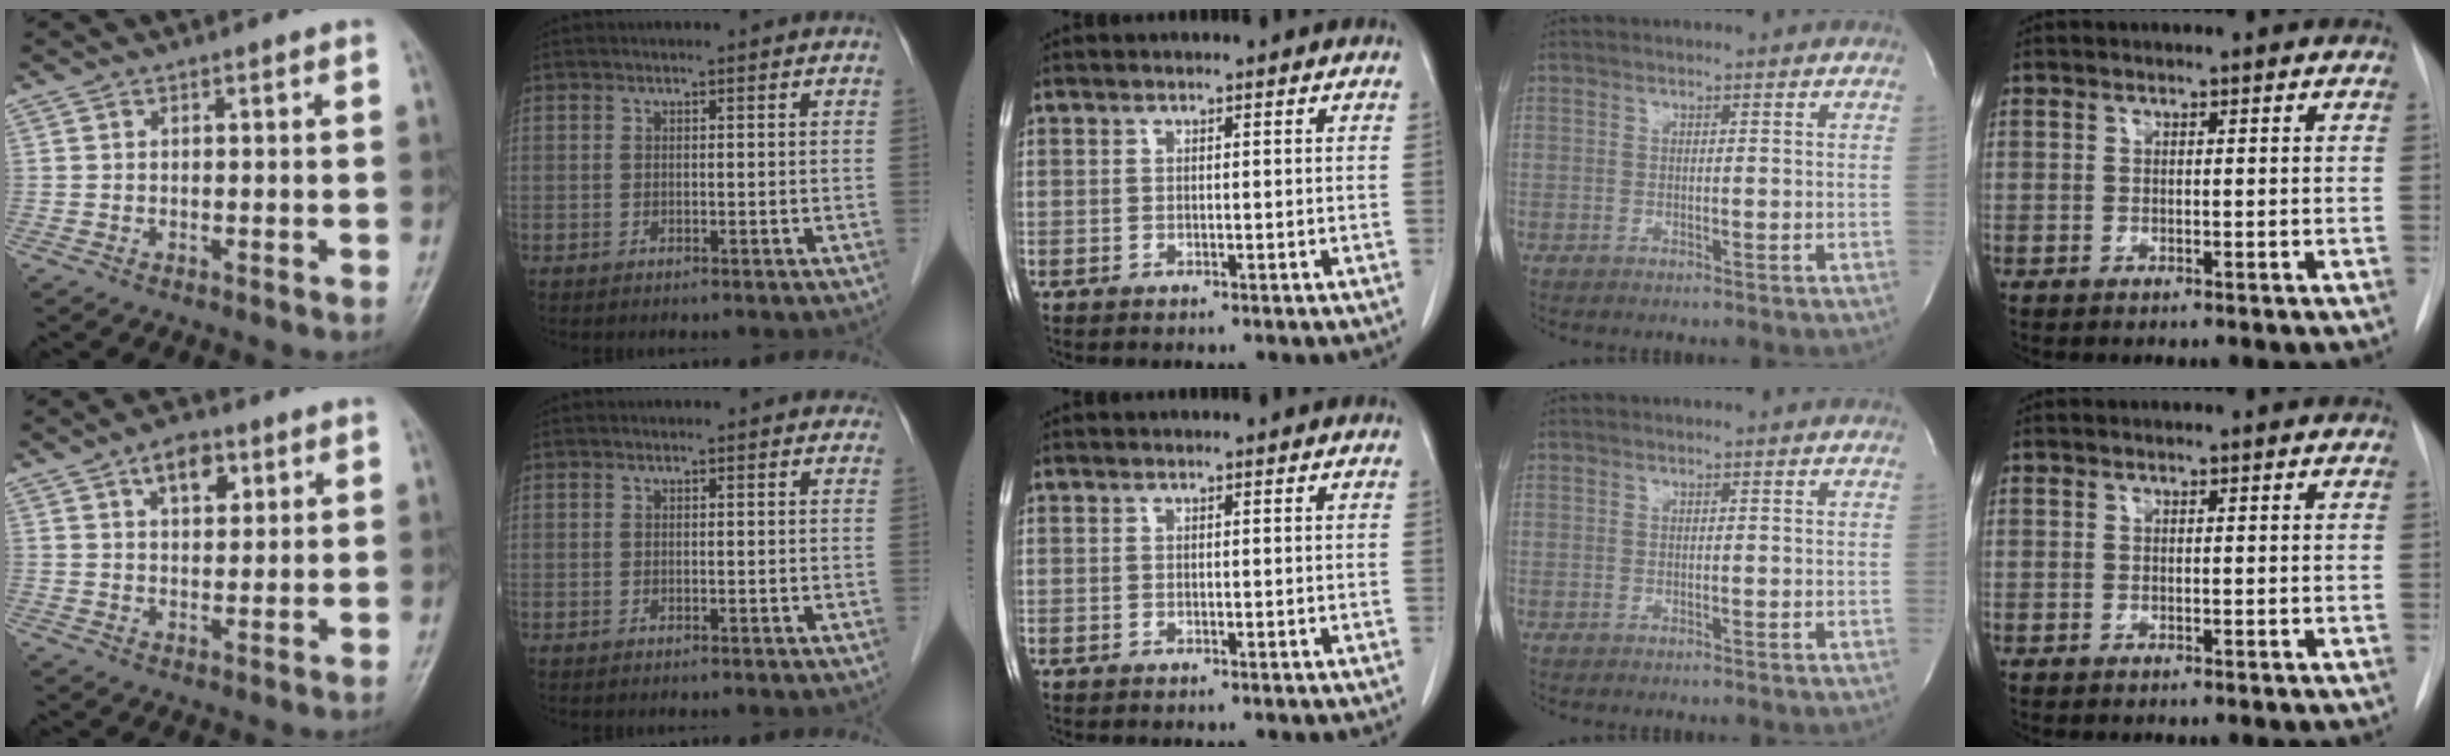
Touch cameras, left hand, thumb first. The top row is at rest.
{"thumb": {"total": 6.2, "force": [3.1, 3.5, 4.1], "torque": [-0.043, -0.011, 0.045]}, "index": {"total": 2.1, "force": [1.9, 0.8, 0.4], "torque": [-0.002, 0.012, 0.013]}}